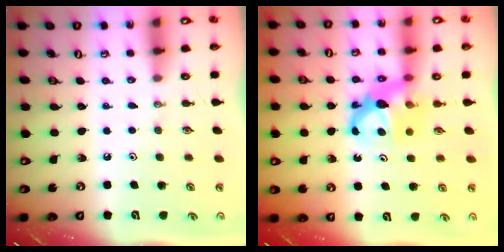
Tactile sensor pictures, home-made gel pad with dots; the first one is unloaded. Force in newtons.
{"total": 6.9, "press": 6.9, "slide": 0.1}